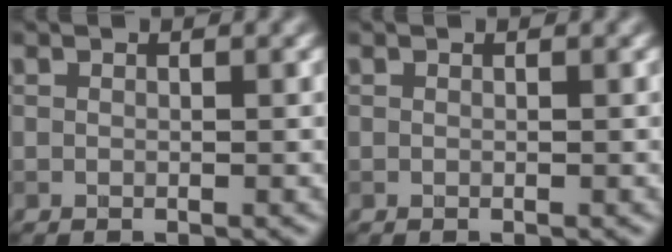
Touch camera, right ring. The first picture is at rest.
{"total": 0.0}